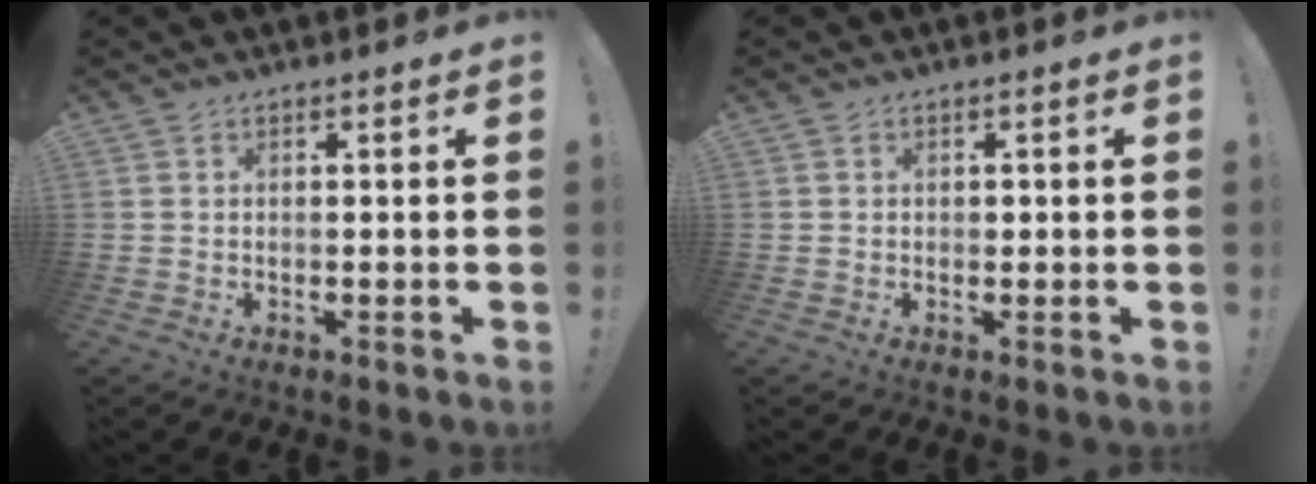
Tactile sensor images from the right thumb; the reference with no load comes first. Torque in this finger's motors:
{"motor_torque": [-0.16, -0.06, 0.01, -0.09, 0.00]}